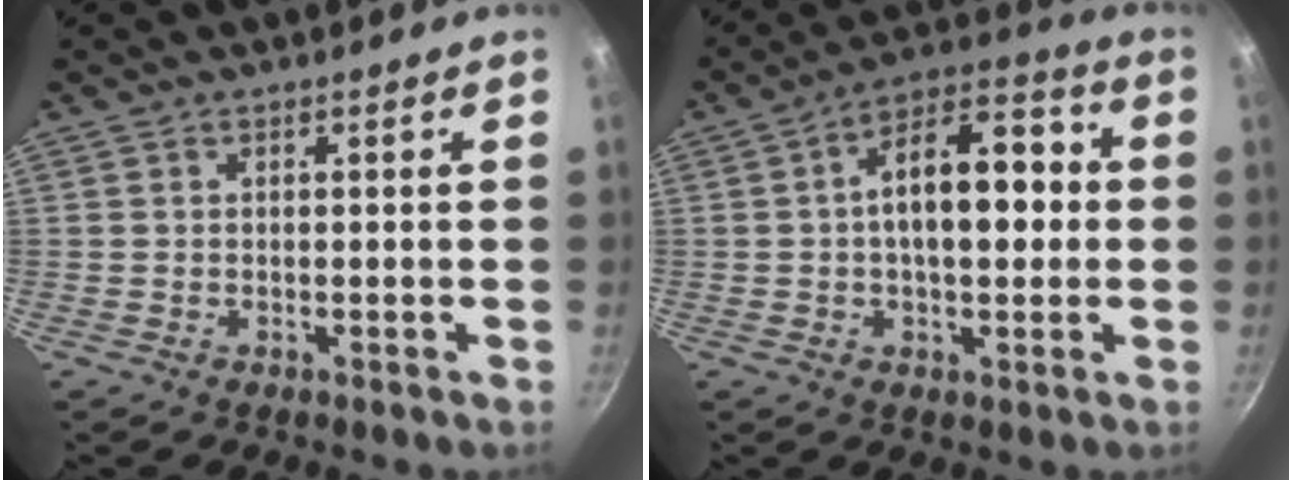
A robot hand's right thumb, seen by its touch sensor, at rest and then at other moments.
{"total": 15.1, "force": [1.0, 7.7, 12.9], "torque": [-0.180, 0.032, 0.006]}